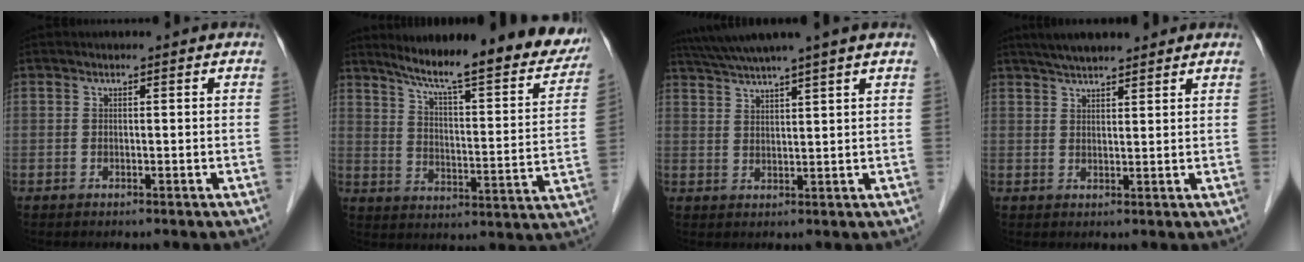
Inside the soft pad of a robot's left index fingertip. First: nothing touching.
{"total": 22.6, "force": [19.4, 2.4, 11.4], "torque": [-0.164, -0.043, 0.259]}
{"total": 7.8, "force": [6.5, -1.5, 3.9], "torque": [-0.069, 0.021, 0.106]}
{"total": 7.0, "force": [6.0, 1.2, 3.4], "torque": [-0.052, 0.029, 0.098]}